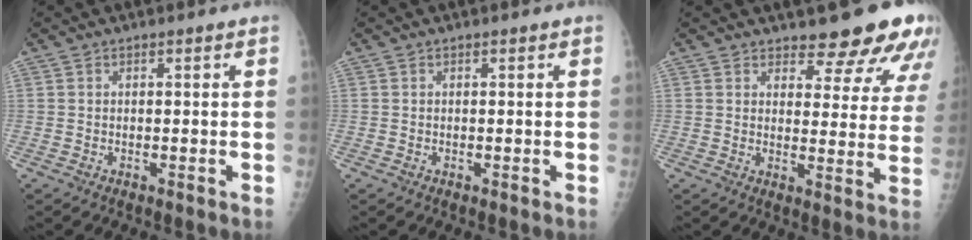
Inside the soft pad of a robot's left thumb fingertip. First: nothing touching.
{"total": 0.0}
{"total": 12.2, "force": [10.3, 4.2, 5.1], "torque": [-0.017, -0.070, 0.110]}